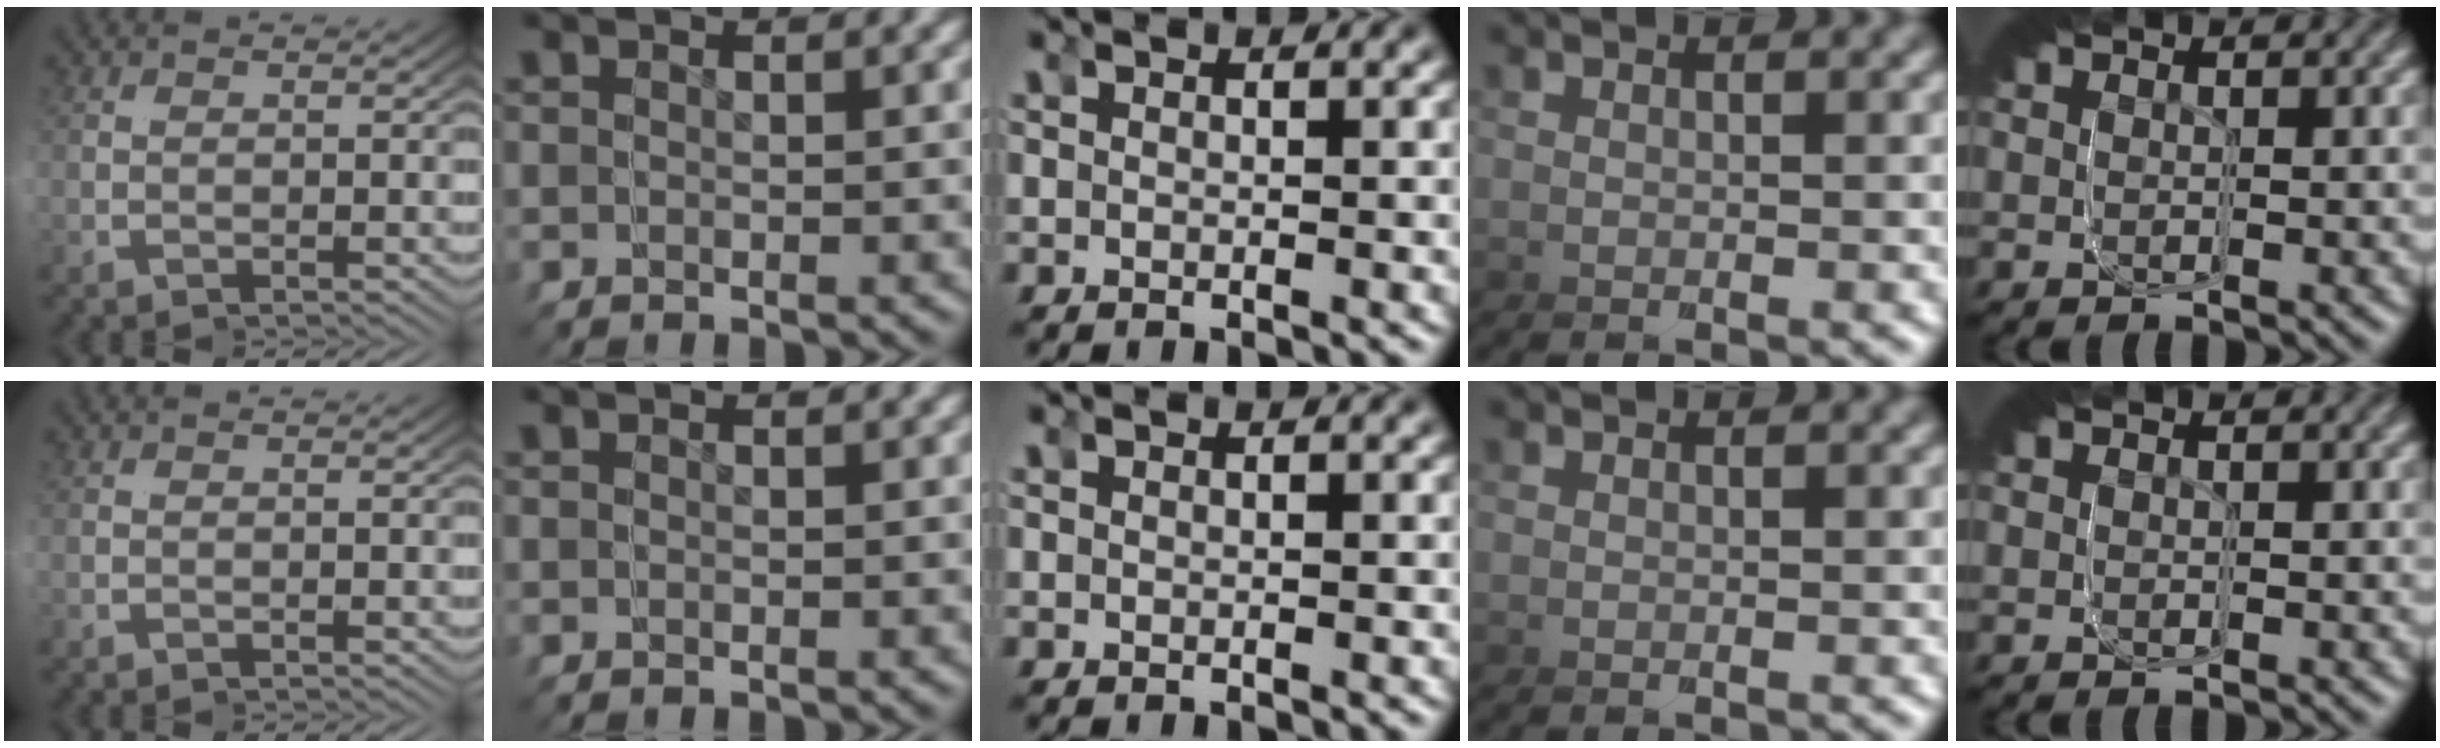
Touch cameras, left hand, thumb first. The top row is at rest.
{}